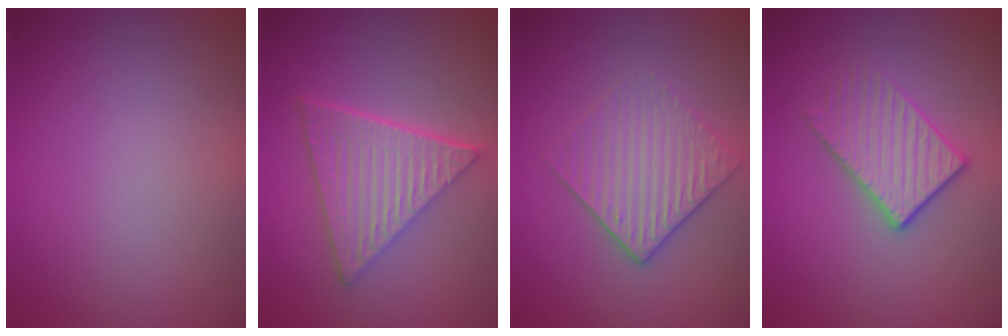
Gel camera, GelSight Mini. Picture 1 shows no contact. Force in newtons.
{"total": 6.3, "press": 4.4, "slide": 4.4}
{"total": 3.6, "press": 3.1, "slide": 1.8}
{"total": 3.0, "press": 2.7, "slide": 1.4}